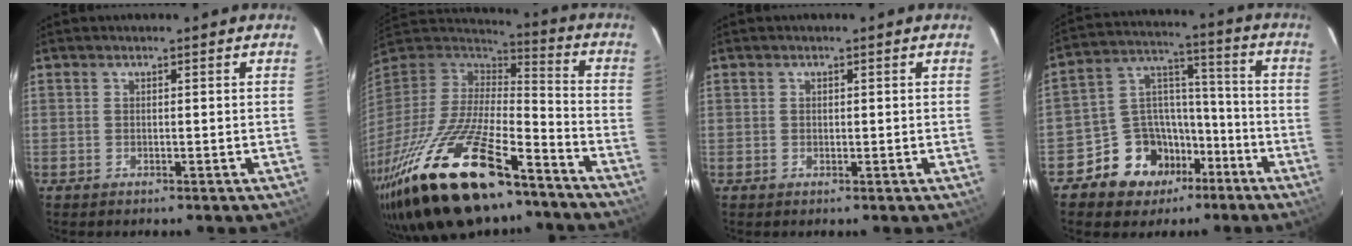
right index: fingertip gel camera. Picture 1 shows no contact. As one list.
[{"total": 32.9, "force": [-21.6, 11.7, 21.9], "torque": [-0.438, -0.053, -0.354]}, {"total": 0.7, "force": [0.2, 0.6, 0.3], "torque": [-0.004, 0.003, 0.003]}, {"total": 13.5, "force": [-8.0, 10.1, 4.0], "torque": [-0.090, 0.055, -0.121]}]